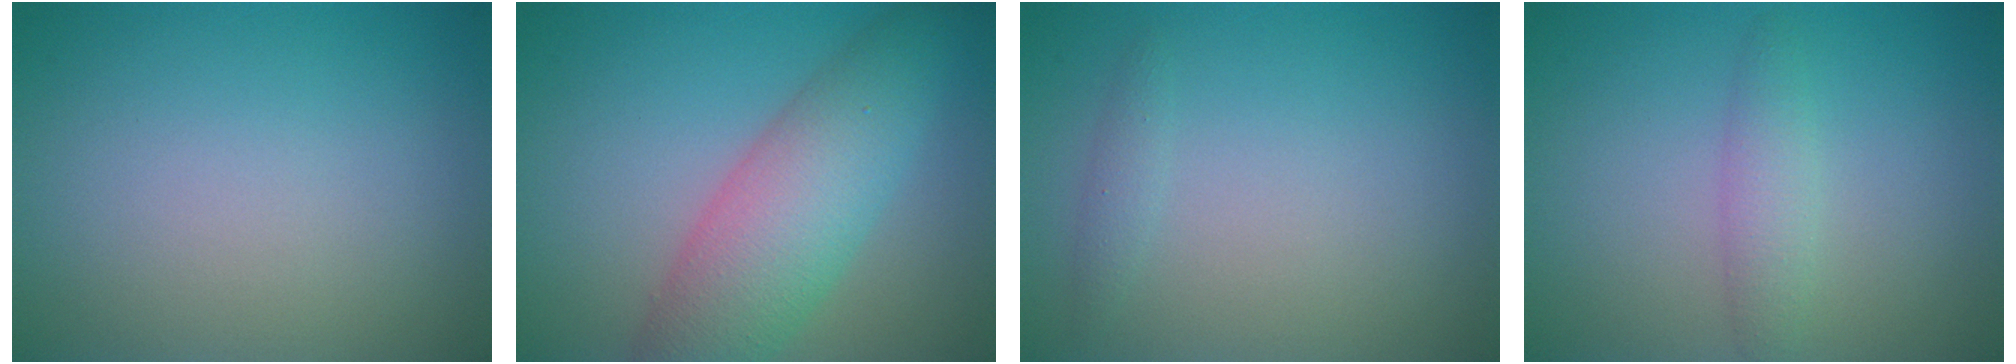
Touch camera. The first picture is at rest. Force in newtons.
{"total": 7.1, "press": 7.1, "slide": 0.4}
{"total": 0.8, "press": 0.8, "slide": 0.1}
{"total": 1.9, "press": 1.9, "slide": 0.0}